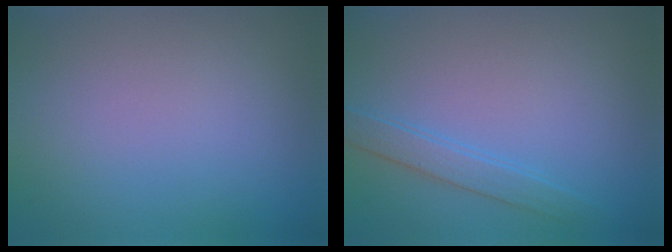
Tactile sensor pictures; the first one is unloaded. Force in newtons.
{"total": 2.1, "press": 2.1, "slide": 0.1}